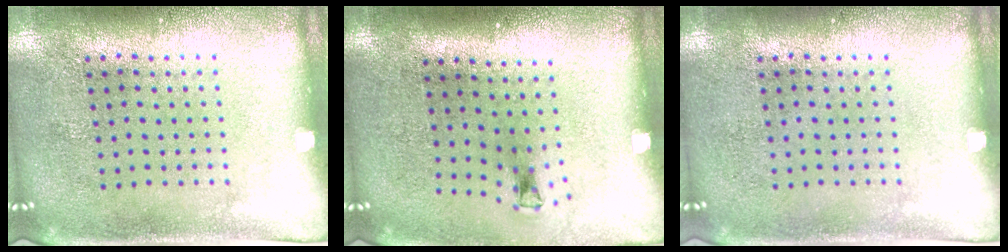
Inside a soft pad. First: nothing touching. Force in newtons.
{"total": 0.7, "press": 0.4, "slide": 0.6}
{"total": 0.0}